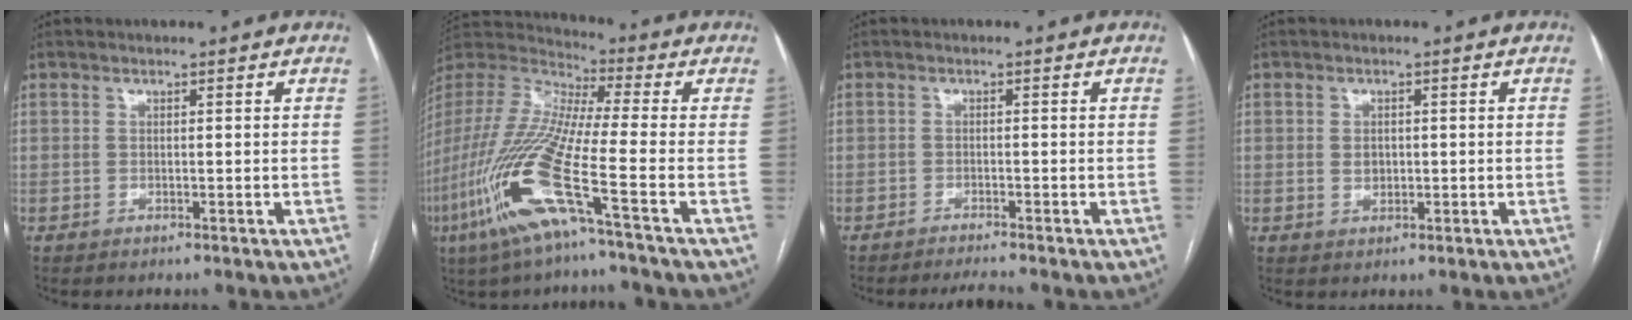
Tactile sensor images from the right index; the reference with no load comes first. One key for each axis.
{"total": 18.1, "fx": -7.6, "fy": 0.2, "fz": 16.5, "tx": -0.374, "ty": -0.034, "tz": -0.160}
{"total": 2.1, "fx": -1.9, "fy": -0.7, "fz": 0.4, "tx": -0.014, "ty": -0.012, "tz": -0.033}
{"total": 2.2, "fx": 0.0, "fy": 1.7, "fz": 1.4, "tx": -0.024, "ty": 0.001, "tz": 0.004}